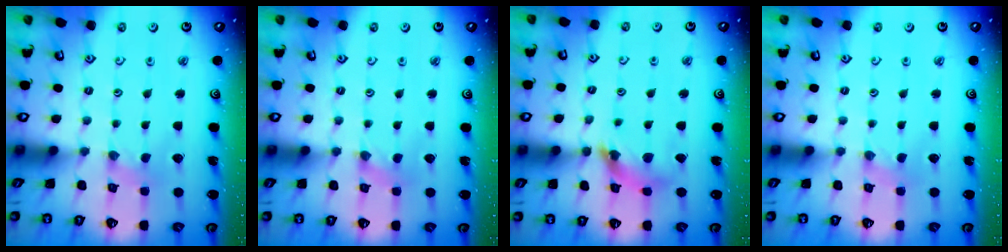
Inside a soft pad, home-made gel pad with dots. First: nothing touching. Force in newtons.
{"total": 0.0}
{"total": 10.7, "press": 10.6, "slide": 1.3}
{"total": 0.0}